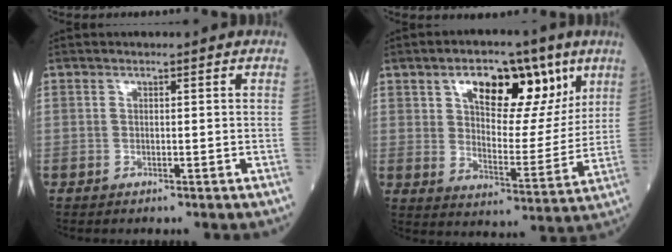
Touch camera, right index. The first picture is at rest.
{"total": 16.9, "force": [7.9, 8.3, 12.3], "torque": [-0.197, 0.015, 0.130]}